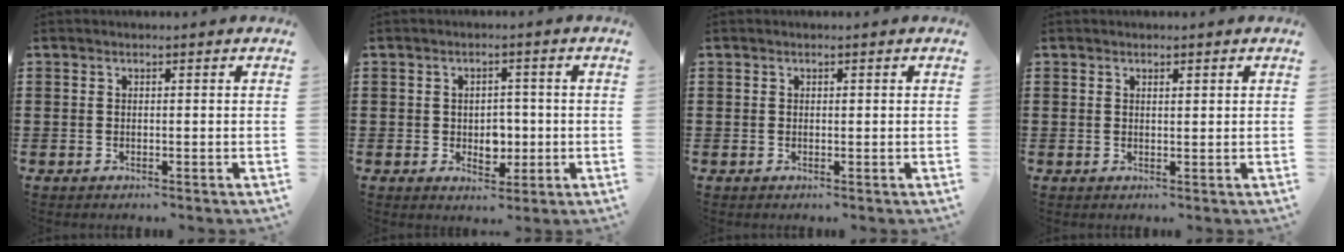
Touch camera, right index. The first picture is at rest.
{"total": 3.4, "force": [-0.3, 2.7, 2.0], "torque": [-0.032, 0.000, -0.013]}
{"total": 0.0}
{"total": 0.6, "force": [0.5, 0.0, 0.4], "torque": [-0.007, 0.000, 0.009]}